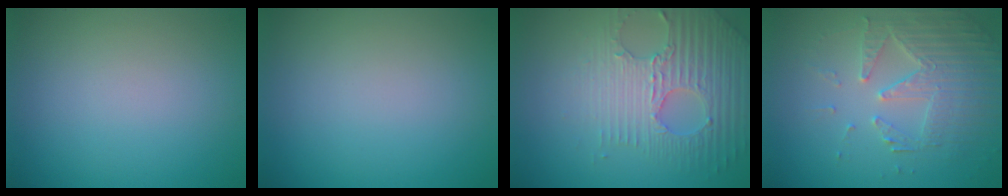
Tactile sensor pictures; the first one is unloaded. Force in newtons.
{"total": 0.0}
{"total": 4.7, "press": 4.3, "slide": 2.0}
{"total": 4.1, "press": 3.9, "slide": 1.4}